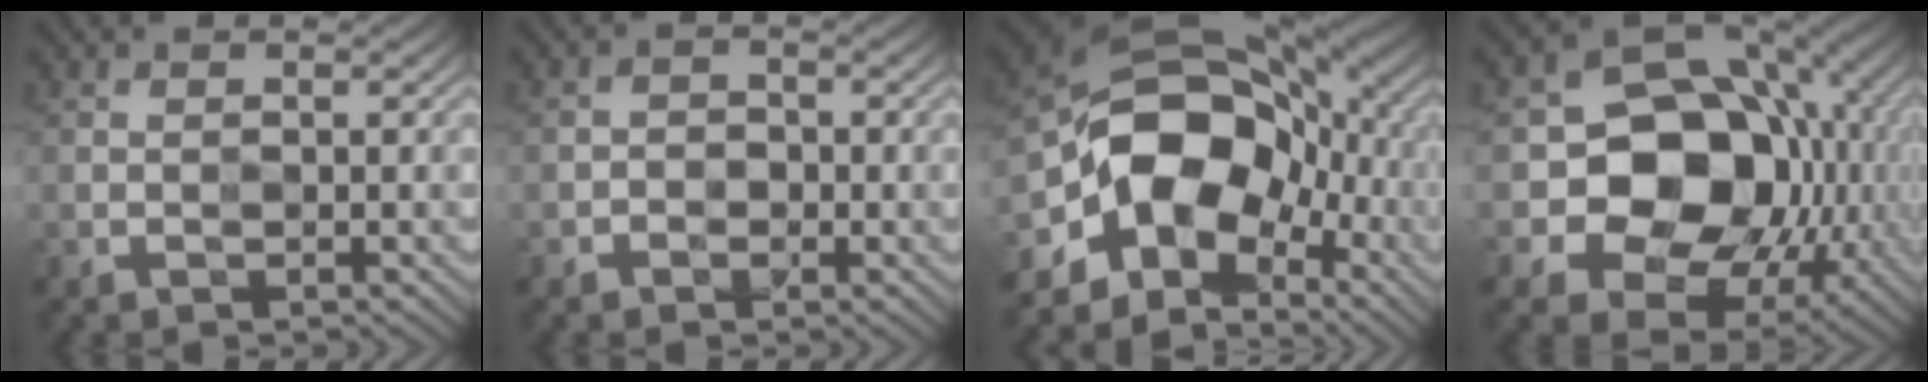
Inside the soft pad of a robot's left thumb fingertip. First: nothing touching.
{"total": 1.6, "force": [-0.8, 1.3, 0.1], "torque": [0.006, 0.002, -0.020]}
{"total": 15.0, "force": [-3.9, 10.6, 9.8], "torque": [-0.182, -0.013, -0.076]}
{"total": 15.8, "force": [-0.9, 12.8, 9.2], "torque": [-0.142, -0.021, -0.028]}